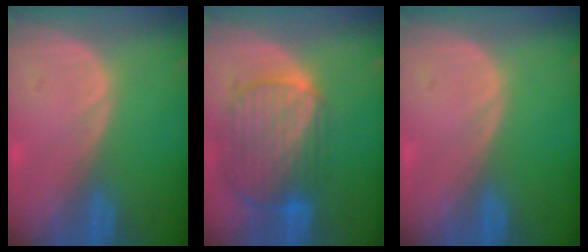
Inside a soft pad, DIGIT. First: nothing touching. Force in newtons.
{"total": 10.3, "press": 8.7, "slide": 5.6}
{"total": 0.0}